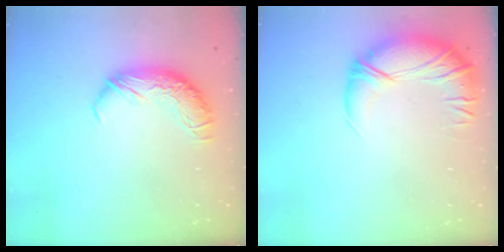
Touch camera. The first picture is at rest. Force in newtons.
{"total": 2.9, "press": 0.2, "slide": 2.9}